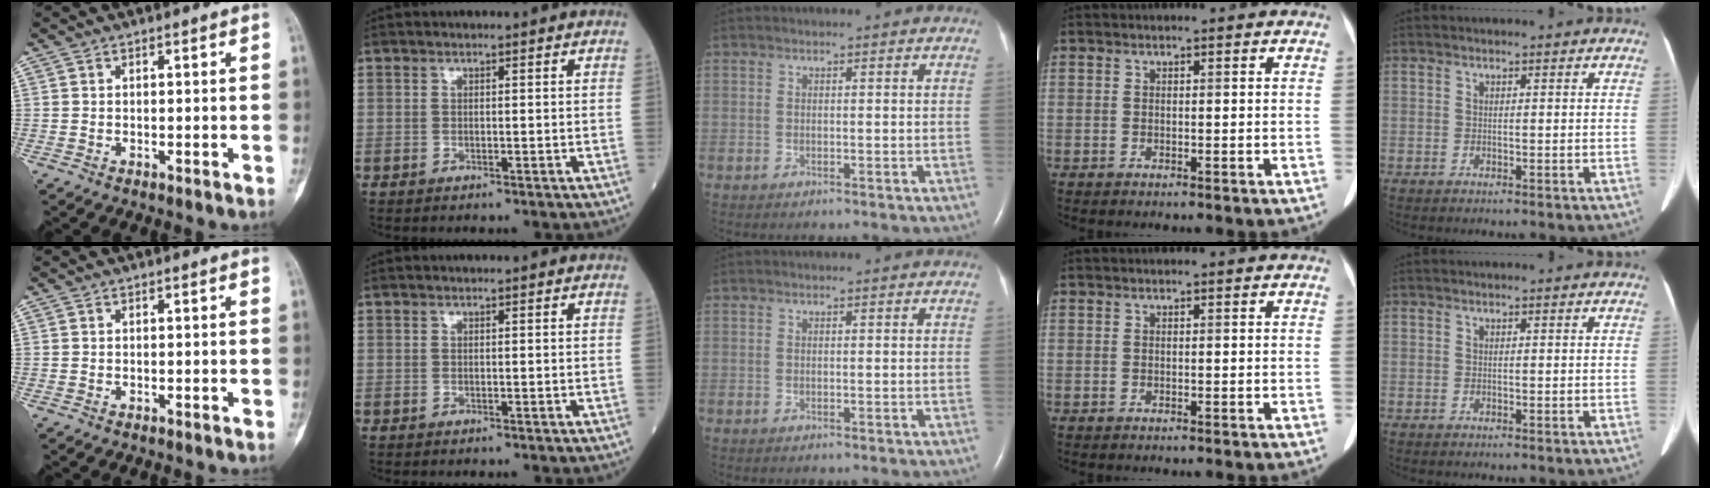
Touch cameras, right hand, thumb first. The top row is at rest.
{}